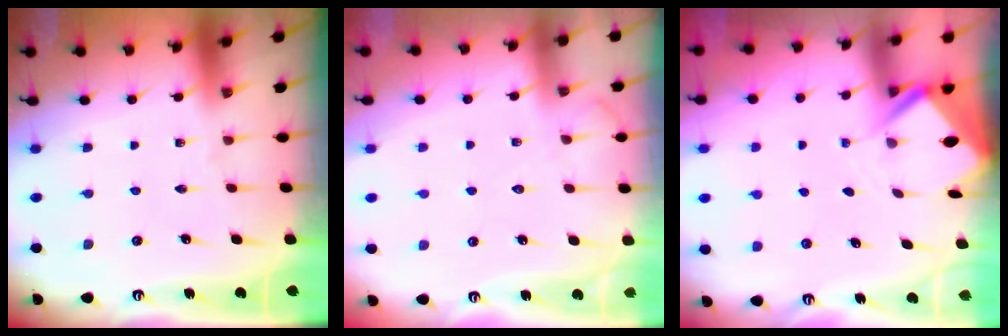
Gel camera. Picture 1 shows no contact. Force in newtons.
{"total": 5.5, "press": 5.4, "slide": 0.8}
{"total": 3.0, "press": 2.9, "slide": 0.3}